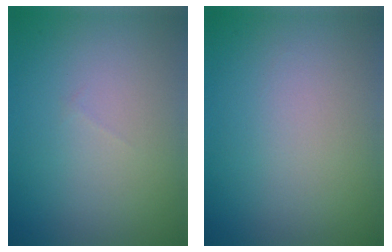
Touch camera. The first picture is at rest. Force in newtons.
{"total": 0.0}